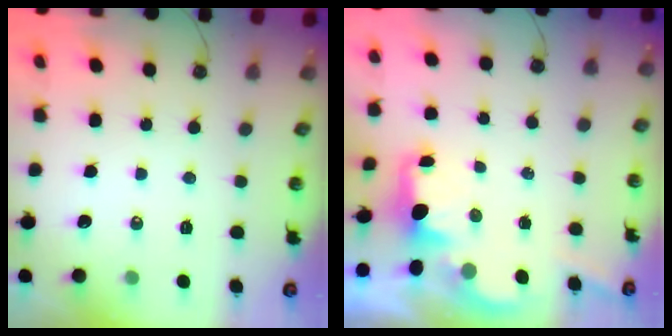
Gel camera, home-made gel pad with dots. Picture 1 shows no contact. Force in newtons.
{"total": 1.7, "press": 1.6, "slide": 0.7}